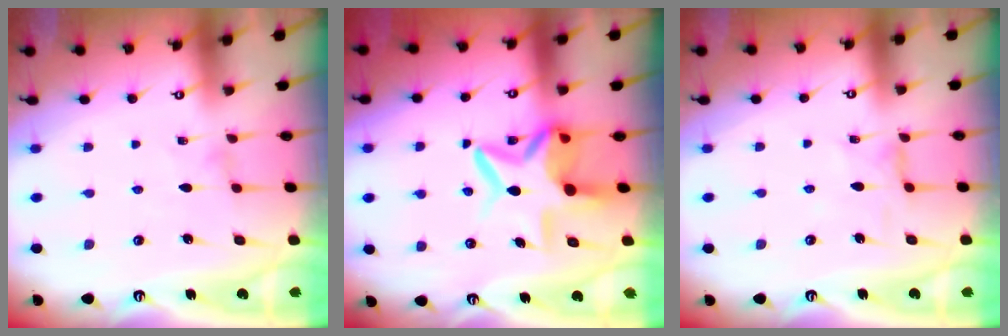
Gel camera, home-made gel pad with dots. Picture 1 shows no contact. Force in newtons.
{"total": 9.9, "press": 9.8, "slide": 1.3}
{"total": 2.8, "press": 2.8, "slide": 0.4}